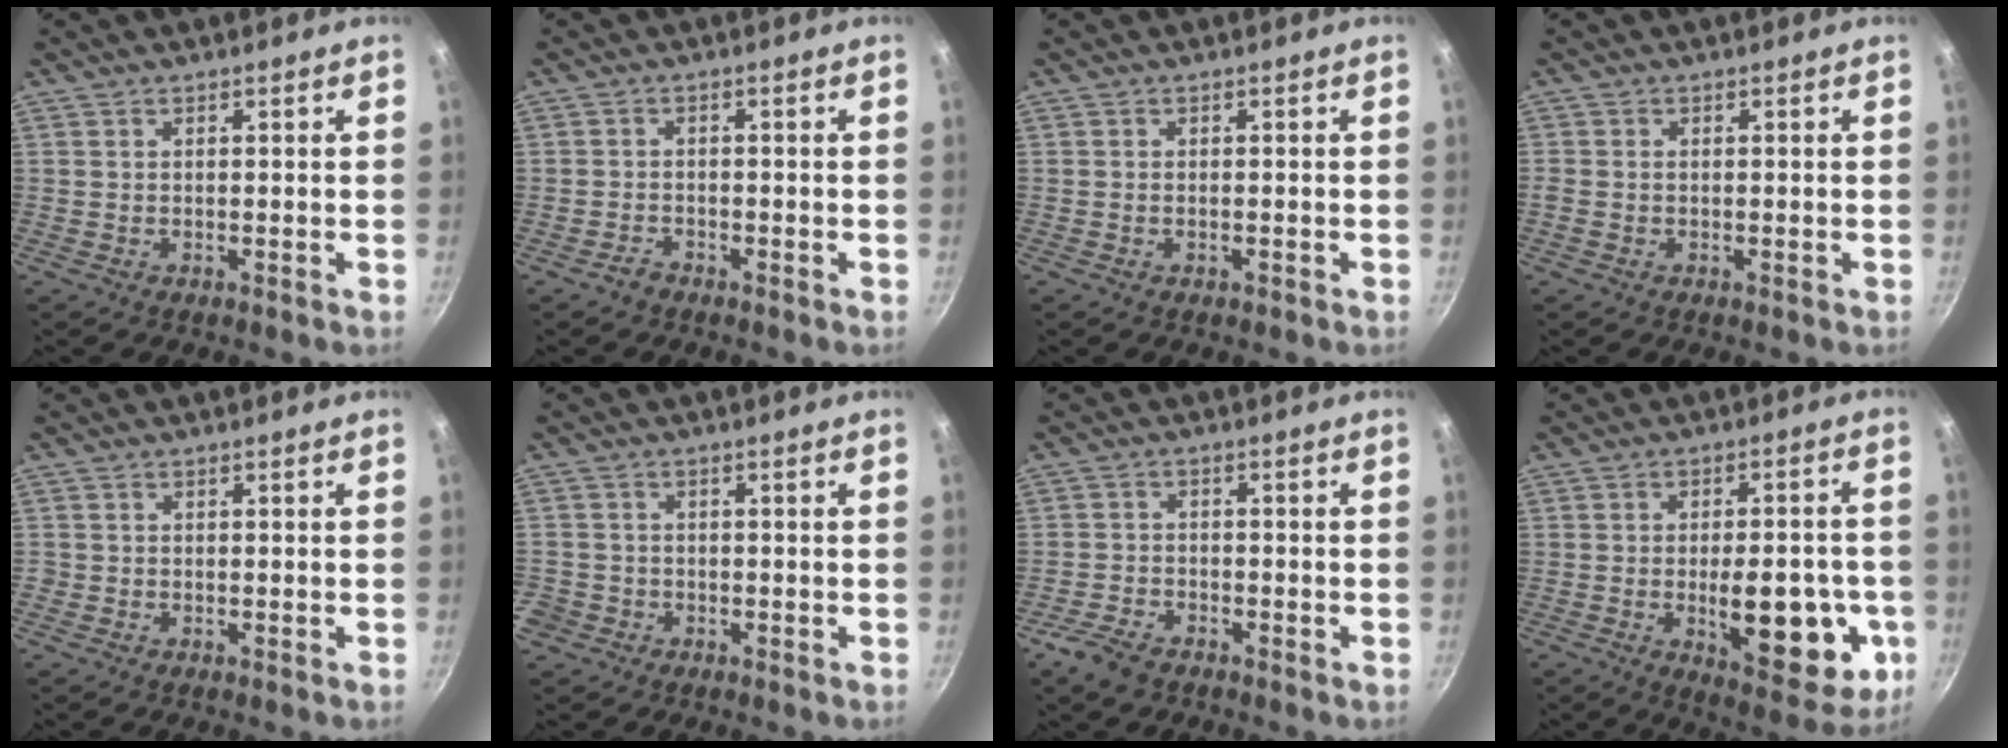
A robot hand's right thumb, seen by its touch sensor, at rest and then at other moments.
{"total": 1.8, "force": [-1.4, 0.9, 0.4], "torque": [-0.005, 0.018, -0.025]}
{"total": 0.7, "force": [-0.3, 0.3, 0.5], "torque": [-0.008, 0.003, -0.006]}
{"total": 0.9, "force": [-0.1, 0.7, 0.6], "torque": [-0.013, 0.002, -0.003]}
{"total": 0.7, "force": [-0.2, 0.6, 0.1], "torque": [0.000, 0.001, -0.007]}
{"total": 4.6, "force": [-2.0, 4.0, 1.2], "torque": [-0.023, 0.027, -0.033]}
{"total": 5.1, "force": [-3.6, 2.5, 2.6], "torque": [-0.060, 0.021, -0.072]}
{"total": 18.2, "force": [-4.2, 8.0, 15.8], "torque": [-0.175, 0.003, -0.048]}